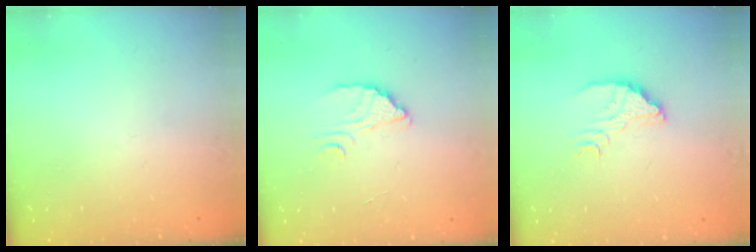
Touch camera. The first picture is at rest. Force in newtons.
{"total": 2.3, "press": 2.3, "slide": 0.0}
{"total": 4.5, "press": 4.5, "slide": 0.3}